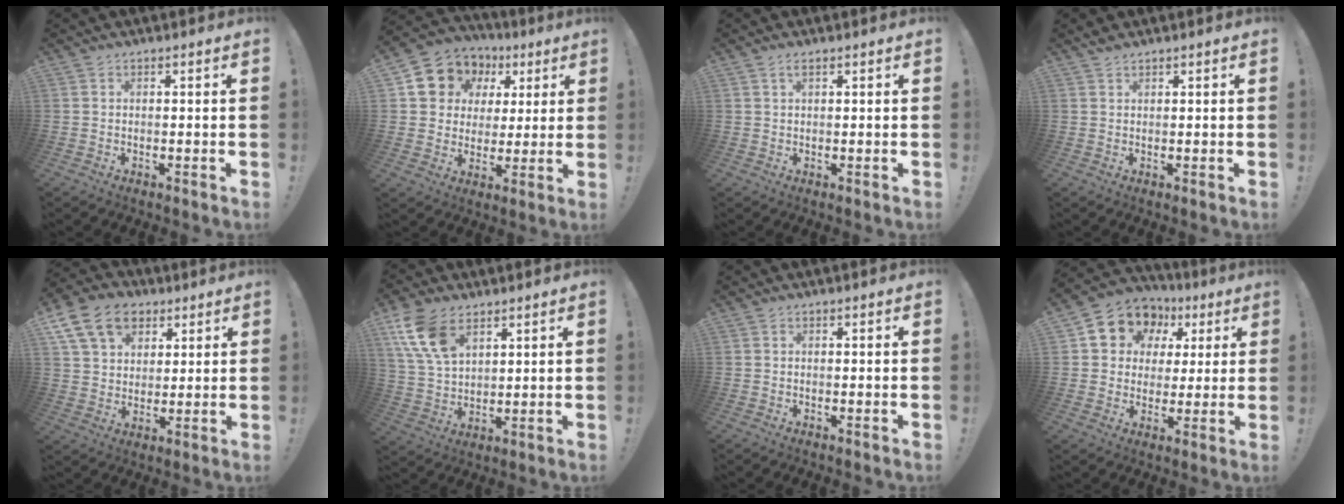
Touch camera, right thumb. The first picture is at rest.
{"total": 11.0, "force": [4.5, 9.5, 3.3], "torque": [-0.054, -0.027, 0.095]}
{"total": 1.5, "force": [0.8, 0.6, 1.2], "torque": [-0.022, 0.001, 0.014]}
{"total": 1.2, "force": [1.0, 0.4, 0.4], "torque": [-0.005, -0.002, 0.019]}
{"total": 15.1, "force": [7.1, 10.9, 7.7], "torque": [-0.124, -0.026, 0.141]}
{"total": 12.9, "force": [7.2, 7.4, 7.7], "torque": [-0.155, -0.024, 0.138]}
{"total": 0.0}
{"total": 11.0, "force": [4.8, 9.1, 3.9], "torque": [-0.071, -0.024, 0.095]}